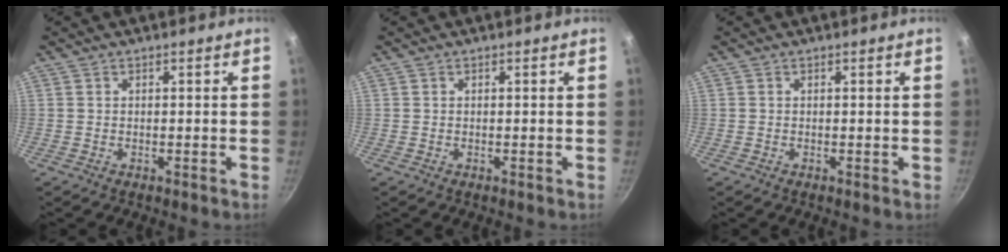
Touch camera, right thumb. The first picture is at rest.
{"total": 0.0}
{"total": 0.0}